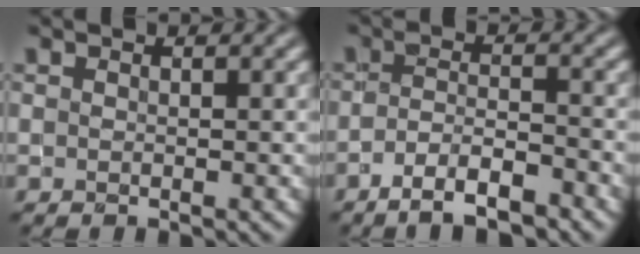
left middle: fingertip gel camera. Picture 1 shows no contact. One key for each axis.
{"total": 4.2, "fx": -3.0, "fy": 1.1, "fz": 2.7, "tx": -0.050, "ty": 0.001, "tz": -0.055}